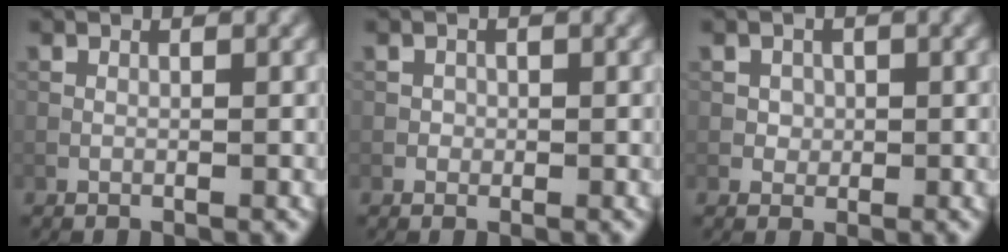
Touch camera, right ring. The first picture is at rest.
{"total": 0.7, "force": [-0.1, 0.7, 0.1], "torque": [0.006, -0.003, -0.003]}
{"total": 1.5, "force": [0.3, 1.3, 0.4], "torque": [-0.003, -0.002, 0.014]}